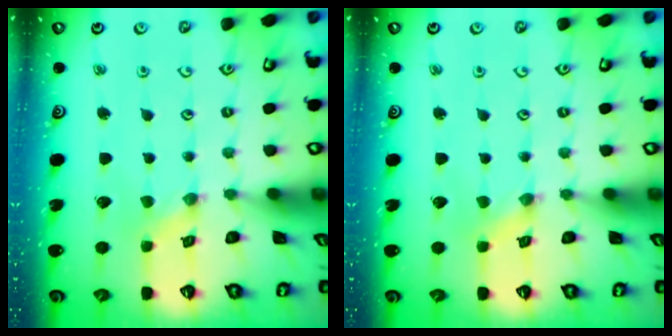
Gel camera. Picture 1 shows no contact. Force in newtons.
{"total": 0.0}